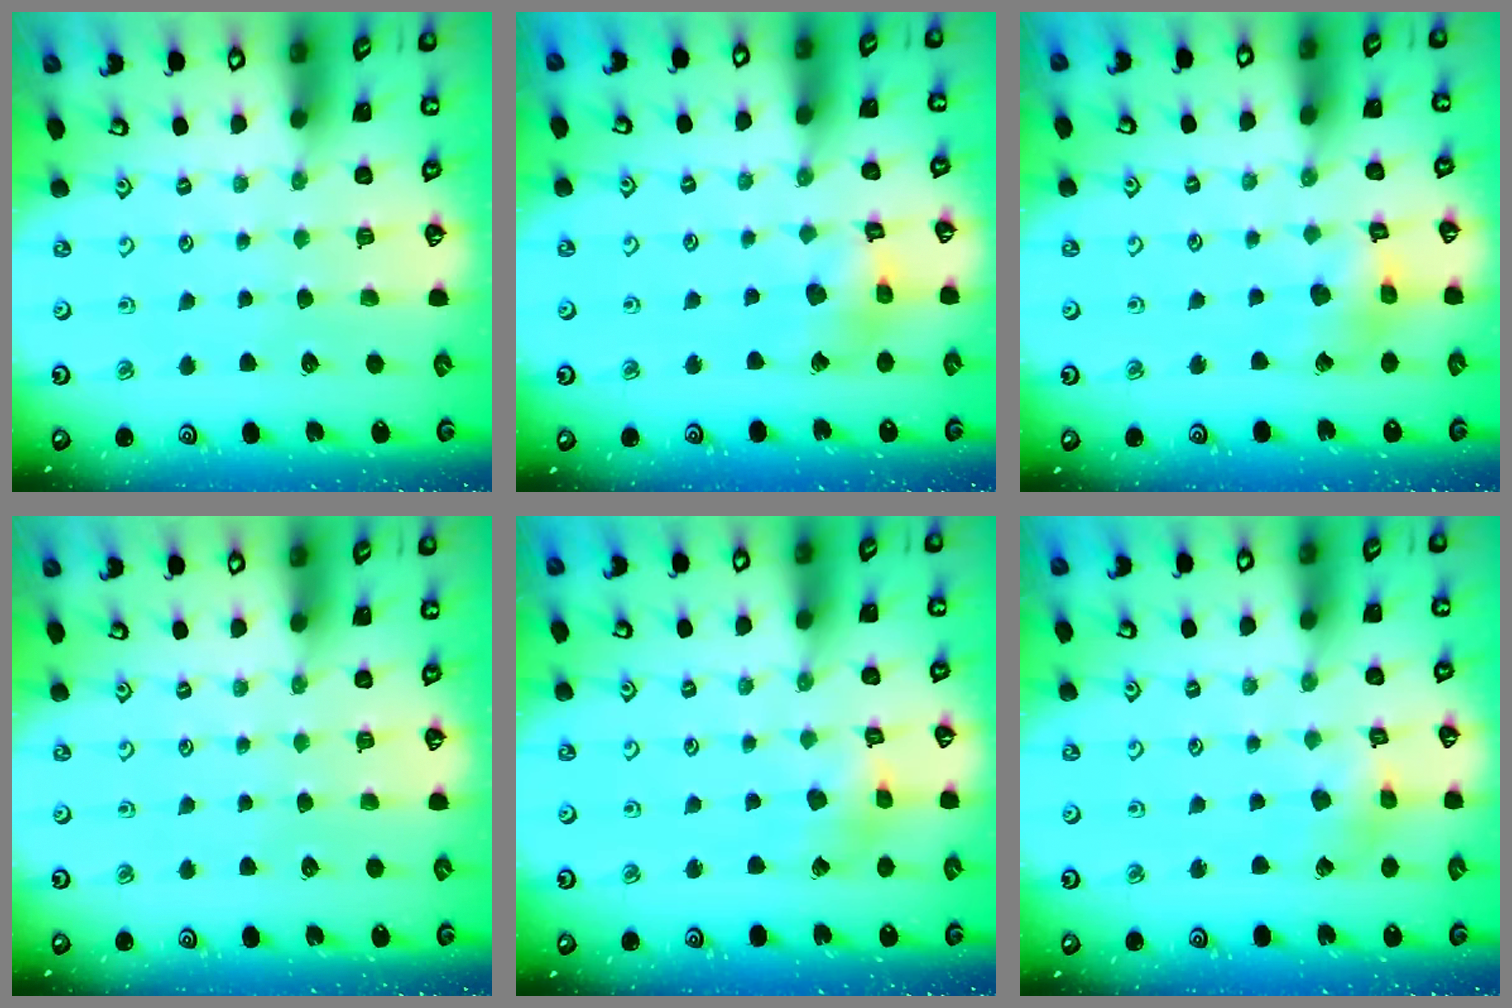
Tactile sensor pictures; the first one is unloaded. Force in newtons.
{"total": 8.9, "press": 8.8, "slide": 0.9}
{"total": 8.0, "press": 8.0, "slide": 0.7}
{"total": 0.0}
{"total": 5.0, "press": 5.0, "slide": 0.5}
{"total": 3.7, "press": 3.7, "slide": 0.4}